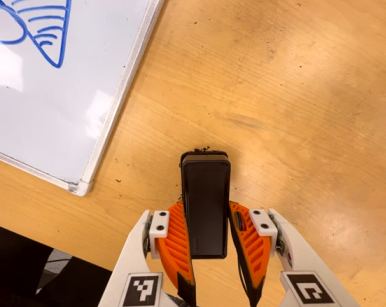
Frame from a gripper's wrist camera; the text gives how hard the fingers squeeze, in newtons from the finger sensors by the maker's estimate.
{"total": 5.0, "left": 3.6, "right": 6.4}